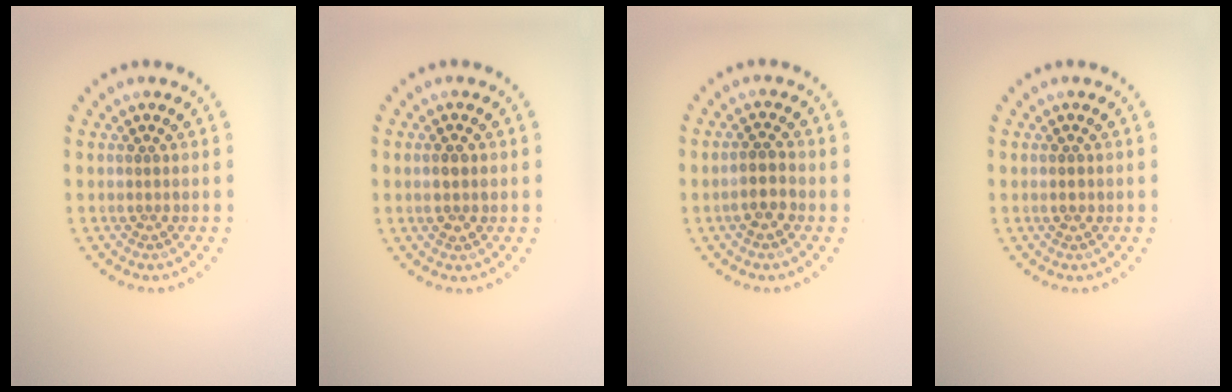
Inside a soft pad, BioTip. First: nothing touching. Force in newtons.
{"total": 1.2, "press": 1.2, "slide": 0.2}
{"total": 2.3, "press": 2.1, "slide": 1.0}
{"total": 1.1, "press": 1.1, "slide": 0.1}